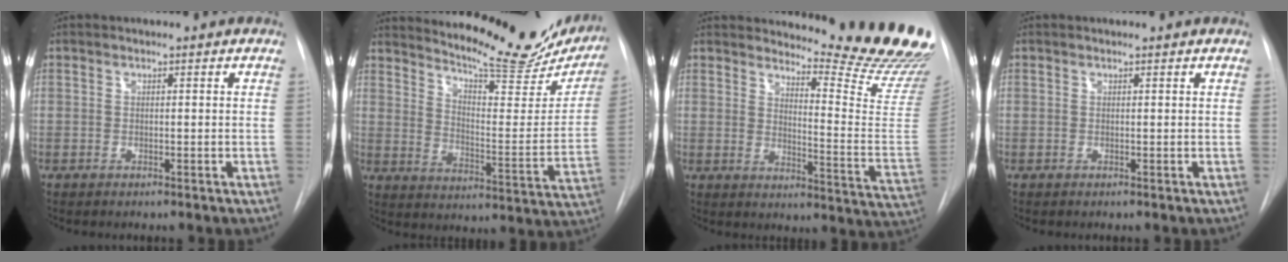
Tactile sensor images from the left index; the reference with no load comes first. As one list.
[{"total": 21.4, "force": [19.1, 4.1, 8.7], "torque": [-0.126, -0.068, 0.243]}, {"total": 18.3, "force": [17.3, -0.3, 5.7], "torque": [-0.082, -0.164, 0.198]}, {"total": 0.0}]